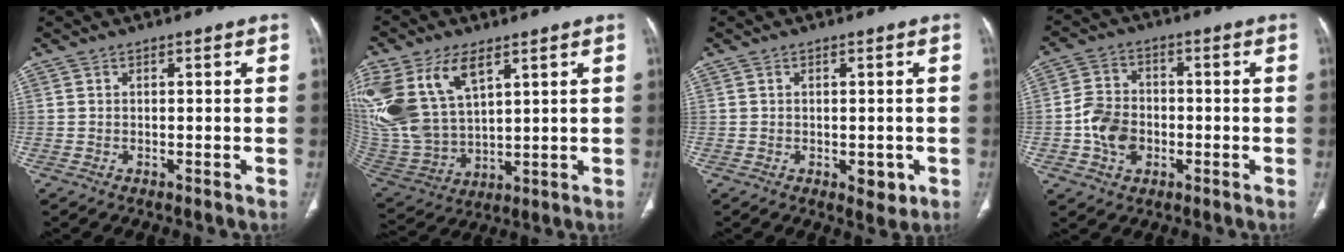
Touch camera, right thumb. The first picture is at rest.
{"total": 19.6, "force": [8.8, 11.1, 13.6], "torque": [-0.294, -0.021, 0.183]}
{"total": 3.4, "force": [-1.0, 1.9, 2.6], "torque": [-0.019, -0.003, -0.005]}
{"total": 8.2, "force": [-1.9, 6.4, 4.8], "torque": [-0.071, 0.016, -0.039]}